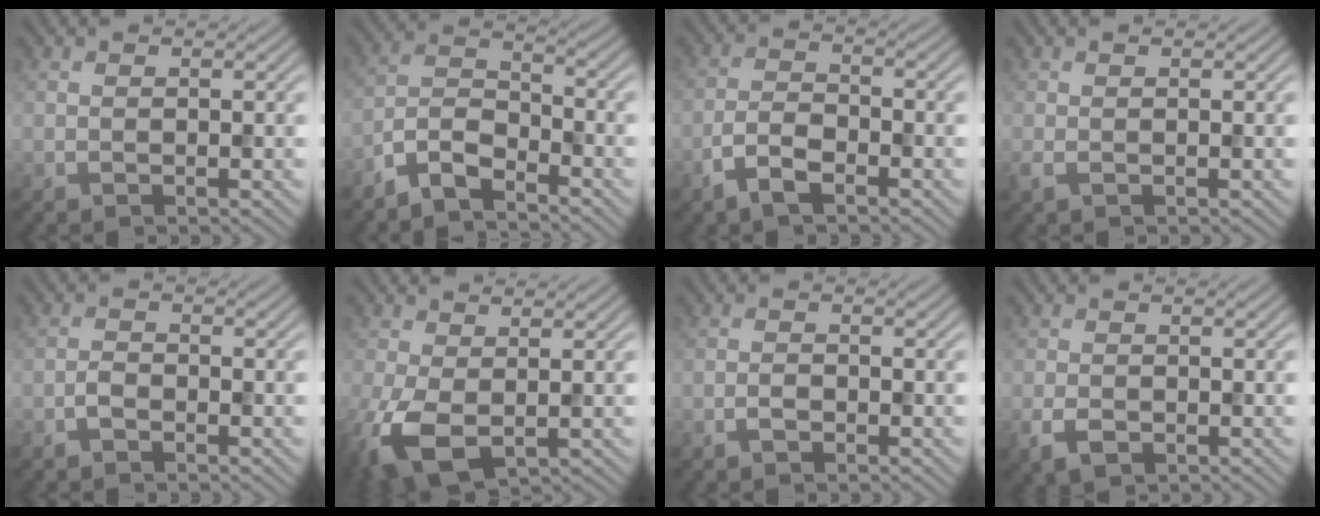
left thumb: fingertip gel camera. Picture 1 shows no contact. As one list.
[{"total": 5.8, "force": [-4.6, 1.8, 3.0], "torque": [-0.062, 0.002, -0.105]}, {"total": 4.3, "force": [-2.8, 1.7, 2.8], "torque": [-0.058, 0.001, -0.063]}, {"total": 1.0, "force": [-0.2, 0.5, 0.9], "torque": [-0.027, -0.003, -0.005]}, {"total": 1.5, "force": [-1.1, 0.7, 0.9], "torque": [-0.016, 0.003, -0.025]}, {"total": 7.0, "force": [-1.7, 4.2, 5.3], "torque": [-0.142, -0.019, -0.034]}, {"total": 1.3, "force": [-0.9, 0.6, 0.8], "torque": [-0.013, 0.002, -0.019]}, {"total": 2.9, "force": [-1.4, 1.7, 1.9], "torque": [-0.042, -0.009, -0.028]}]